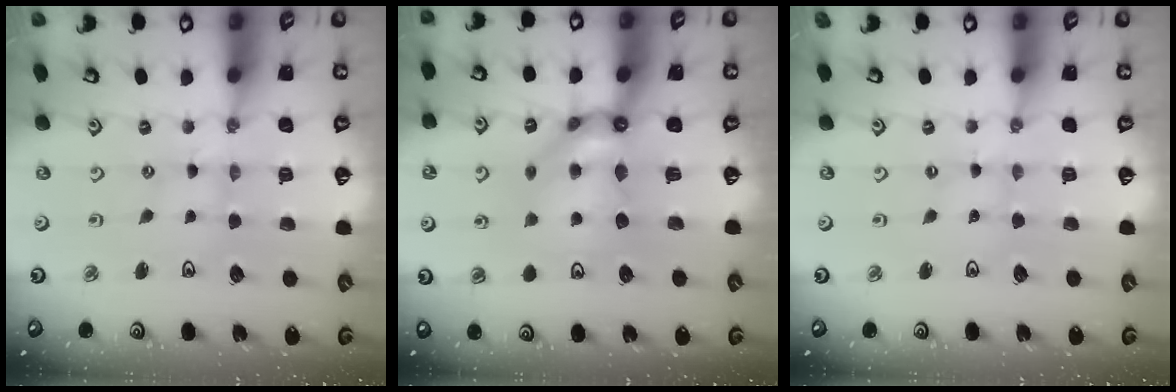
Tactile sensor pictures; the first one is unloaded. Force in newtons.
{"total": 10.7, "press": 10.7, "slide": 1.1}
{"total": 0.8, "press": 0.8, "slide": 0.1}